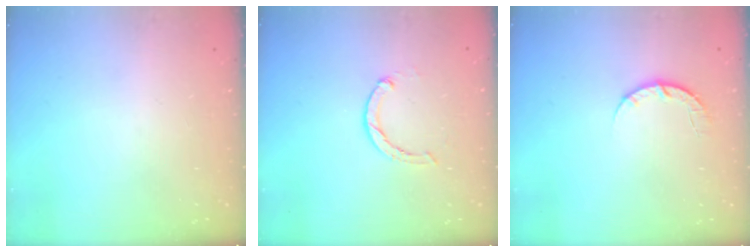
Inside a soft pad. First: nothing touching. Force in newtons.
{"total": 1.7, "press": 1.6, "slide": 0.3}
{"total": 5.1, "press": 5.1, "slide": 0.7}